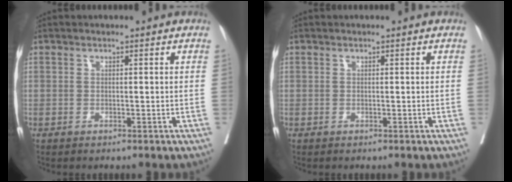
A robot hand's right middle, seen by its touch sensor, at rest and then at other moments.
{"total": 0.0}